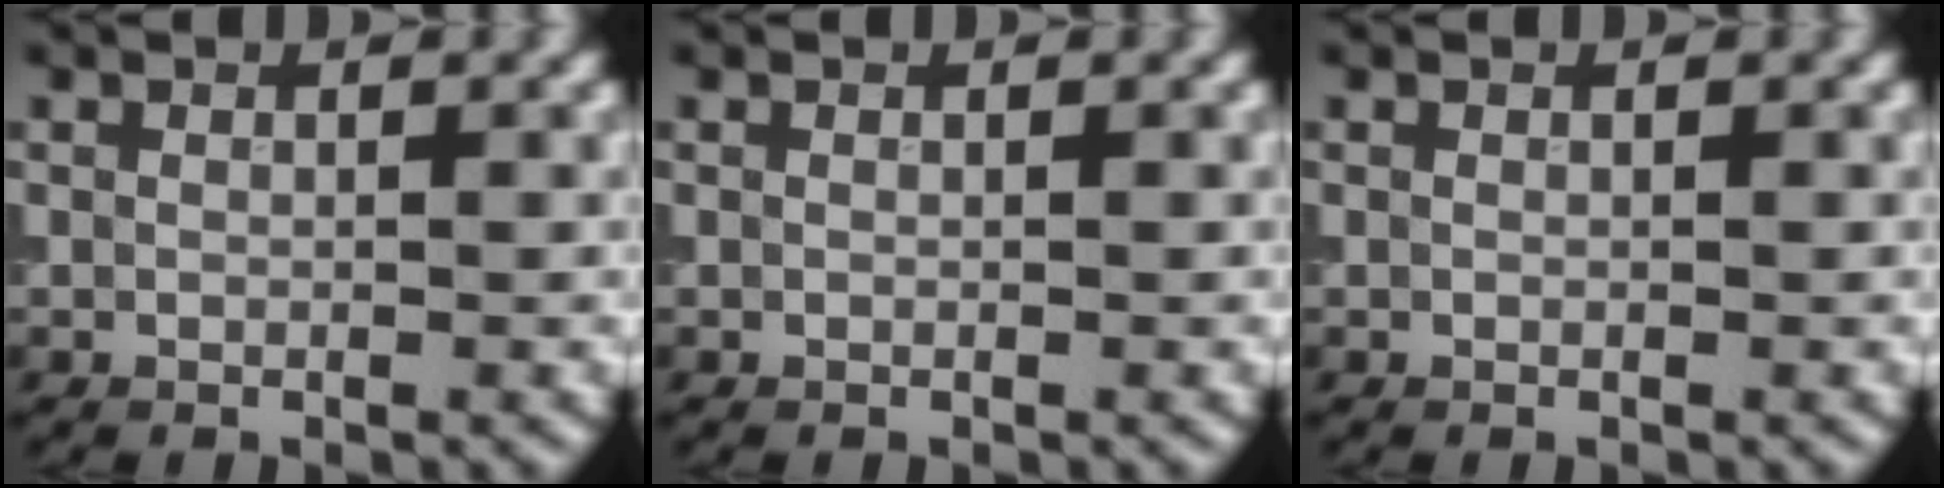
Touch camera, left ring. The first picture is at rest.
{"total": 0.0}
{"total": 0.0}